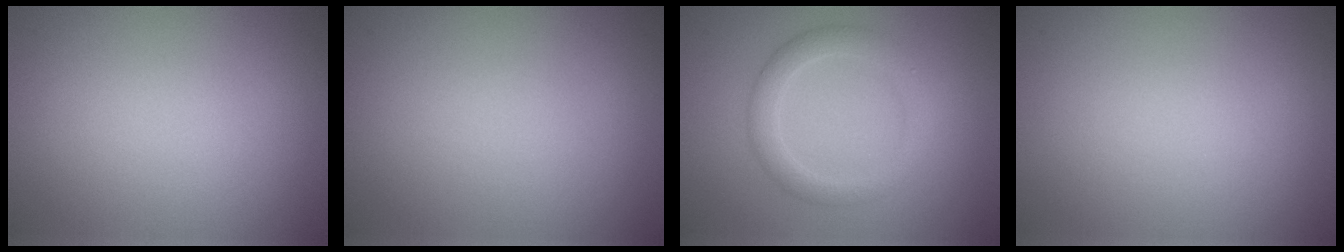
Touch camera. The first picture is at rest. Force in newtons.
{"total": 0.0}
{"total": 2.9, "press": 2.9, "slide": 0.3}
{"total": 0.0}